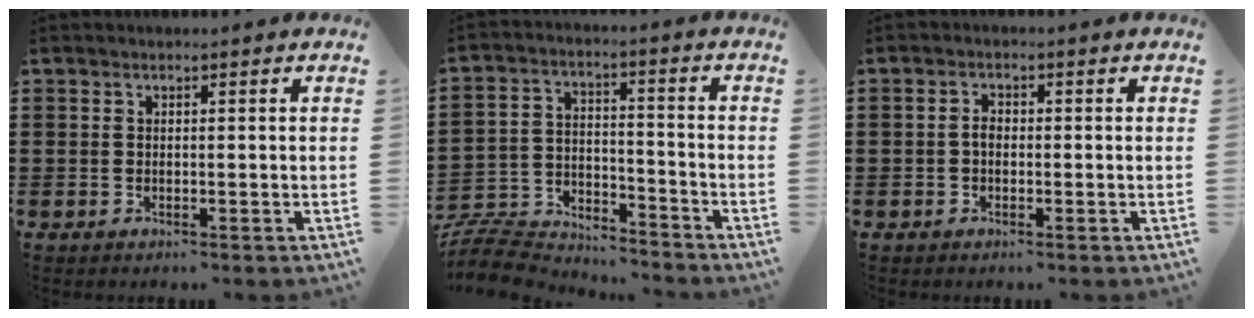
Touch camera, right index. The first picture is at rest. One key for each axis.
{"total": 8.6, "fx": -8.3, "fy": 1.7, "fz": 1.3, "tx": -0.042, "ty": 0.013, "tz": -0.170}
{"total": 1.8, "fx": -0.4, "fy": 1.1, "fz": 1.3, "tx": -0.033, "ty": 0.001, "tz": -0.011}